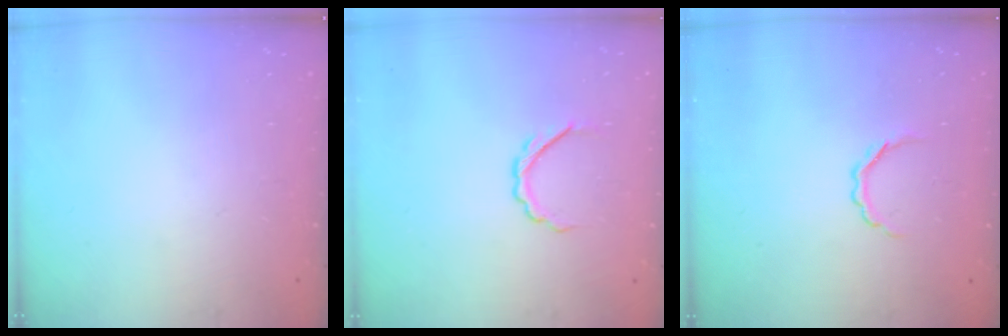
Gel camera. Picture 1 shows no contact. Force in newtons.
{"total": 5.2, "press": 5.0, "slide": 1.1}
{"total": 3.5, "press": 3.4, "slide": 0.9}